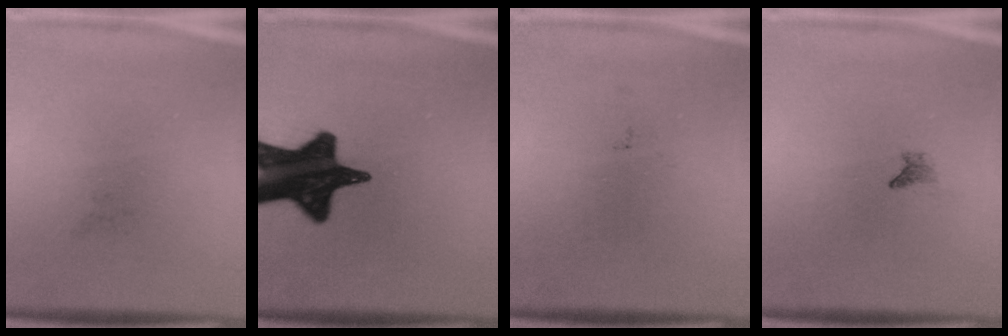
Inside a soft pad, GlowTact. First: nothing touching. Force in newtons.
{"total": 18.5}
{"total": 0.0}
{"total": 0.8}